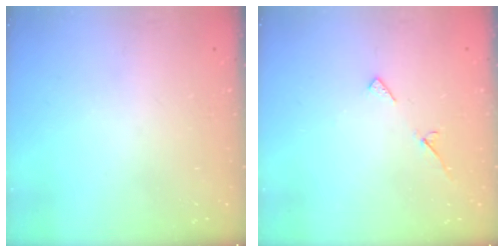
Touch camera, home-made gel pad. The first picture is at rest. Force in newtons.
{"total": 5.5, "press": 5.5, "slide": 0.6}